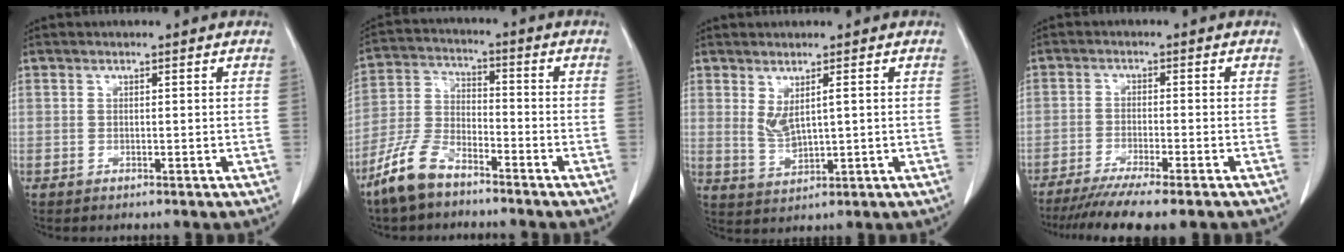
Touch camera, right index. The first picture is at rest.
{"total": 8.9, "force": [-6.7, 3.6, 4.6], "torque": [-0.116, -0.007, -0.135]}
{"total": 3.8, "force": [1.1, 0.9, 3.5], "torque": [-0.075, -0.006, 0.033]}
{"total": 11.3, "force": [-9.2, 0.3, 6.5], "torque": [-0.085, -0.024, -0.141]}